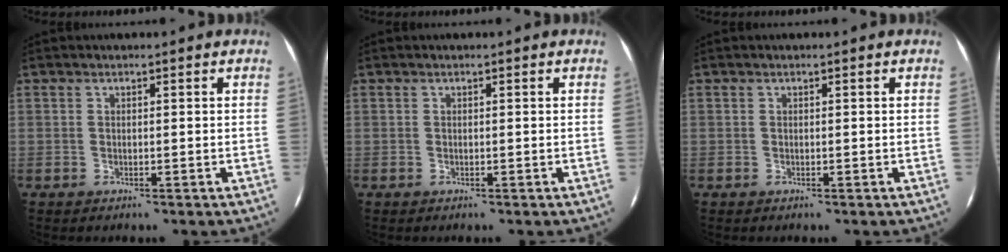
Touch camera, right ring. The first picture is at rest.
{"total": 0.0}
{"total": 0.0}